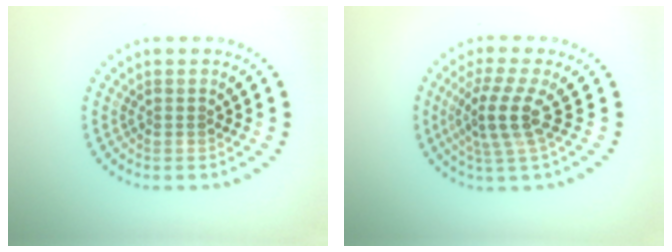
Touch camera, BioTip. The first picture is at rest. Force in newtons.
{"total": 3.6, "press": 2.7, "slide": 2.5}